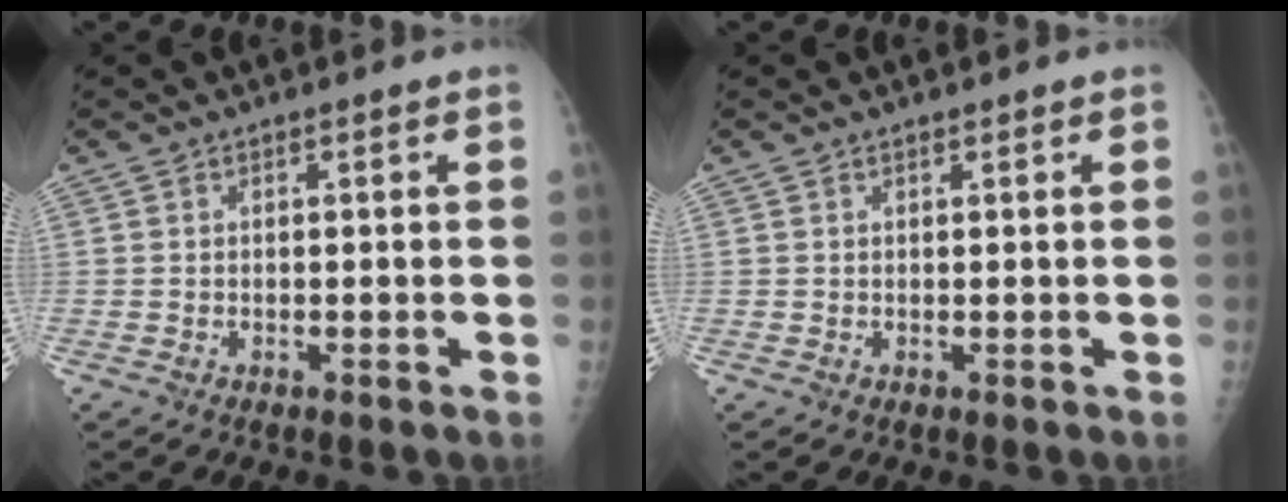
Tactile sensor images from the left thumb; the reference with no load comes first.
{"total": 0.6, "force": [0.5, 0.1, 0.3], "torque": [-0.007, -0.003, 0.007]}